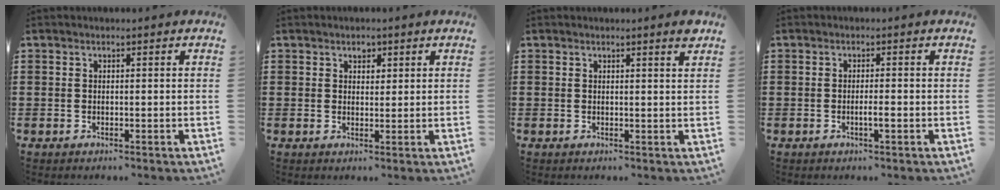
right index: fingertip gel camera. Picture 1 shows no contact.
{"total": 1.9, "force": [1.1, 1.3, 0.7], "torque": [-0.011, 0.004, 0.019]}
{"total": 1.5, "force": [1.2, -0.1, 0.9], "torque": [-0.011, -0.005, 0.019]}
{"total": 1.8, "force": [-0.7, 0.1, 1.6], "torque": [-0.029, -0.001, -0.013]}